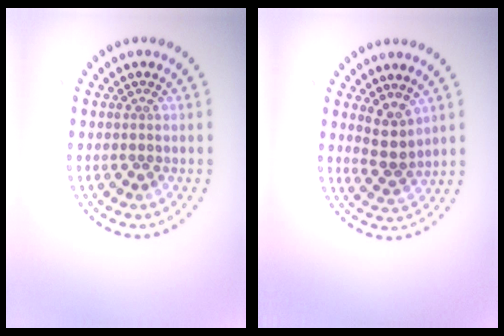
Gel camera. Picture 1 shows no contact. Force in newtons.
{"total": 2.5, "press": 1.8, "slide": 1.8}